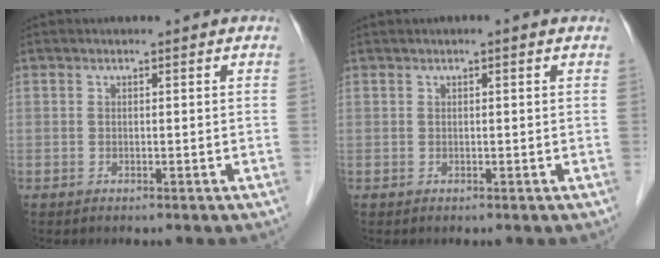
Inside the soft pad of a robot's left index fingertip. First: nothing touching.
{"total": 0.7, "force": [0.4, 0.0, 0.6], "torque": [-0.014, 0.006, 0.004]}